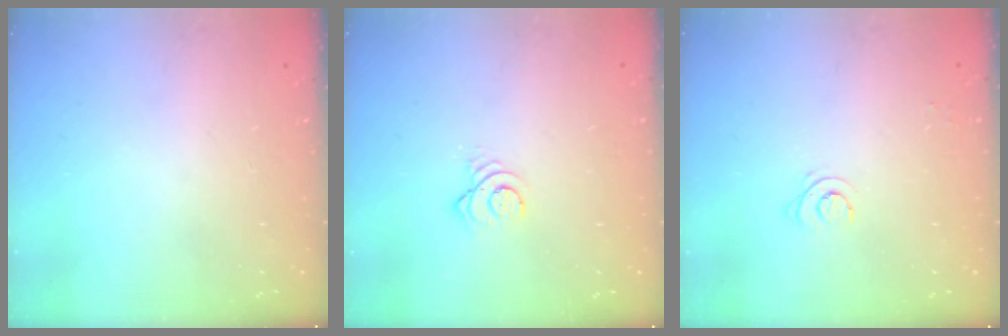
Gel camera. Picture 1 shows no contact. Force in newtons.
{"total": 3.3, "press": 3.3, "slide": 0.4}
{"total": 3.8, "press": 3.8, "slide": 0.6}